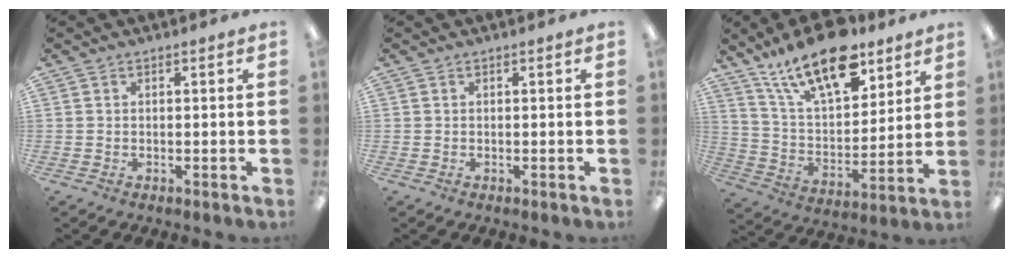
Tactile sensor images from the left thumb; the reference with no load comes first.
{"total": 0.0}
{"total": 19.6, "force": [13.7, 8.4, 11.3], "torque": [-0.200, -0.066, 0.238]}